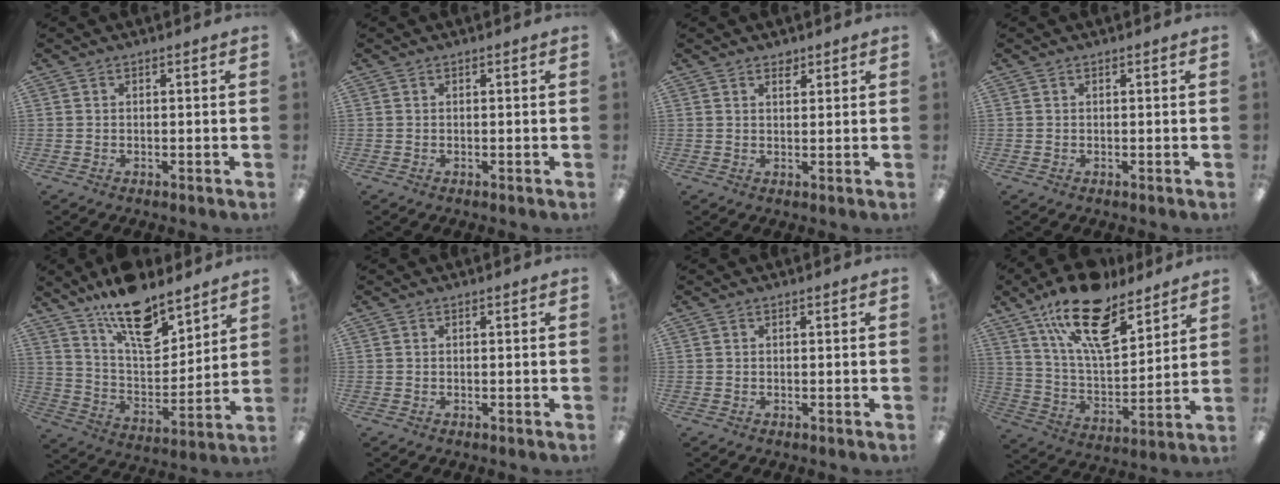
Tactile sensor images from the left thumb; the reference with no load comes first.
{"total": 0.0}
{"total": 1.8, "force": [1.6, 0.8, 0.5], "torque": [0.005, -0.010, 0.027]}
{"total": 0.0}
{"total": 16.6, "force": [12.5, 6.7, 8.7], "torque": [-0.141, -0.078, 0.217]}
{"total": 0.0}
{"total": 0.0}
{"total": 20.7, "force": [13.9, 8.5, 12.8], "torque": [-0.218, -0.069, 0.241]}